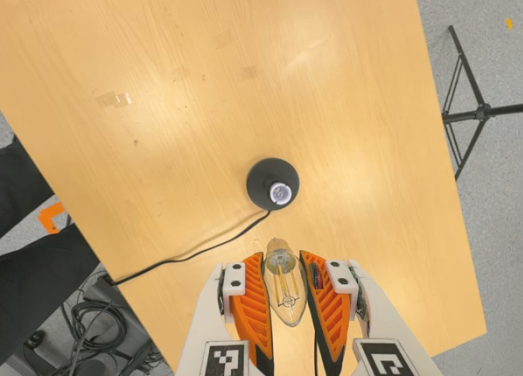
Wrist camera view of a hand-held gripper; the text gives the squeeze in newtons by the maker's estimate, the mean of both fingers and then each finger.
{"total": 21.9, "left": 24.1, "right": 19.7}